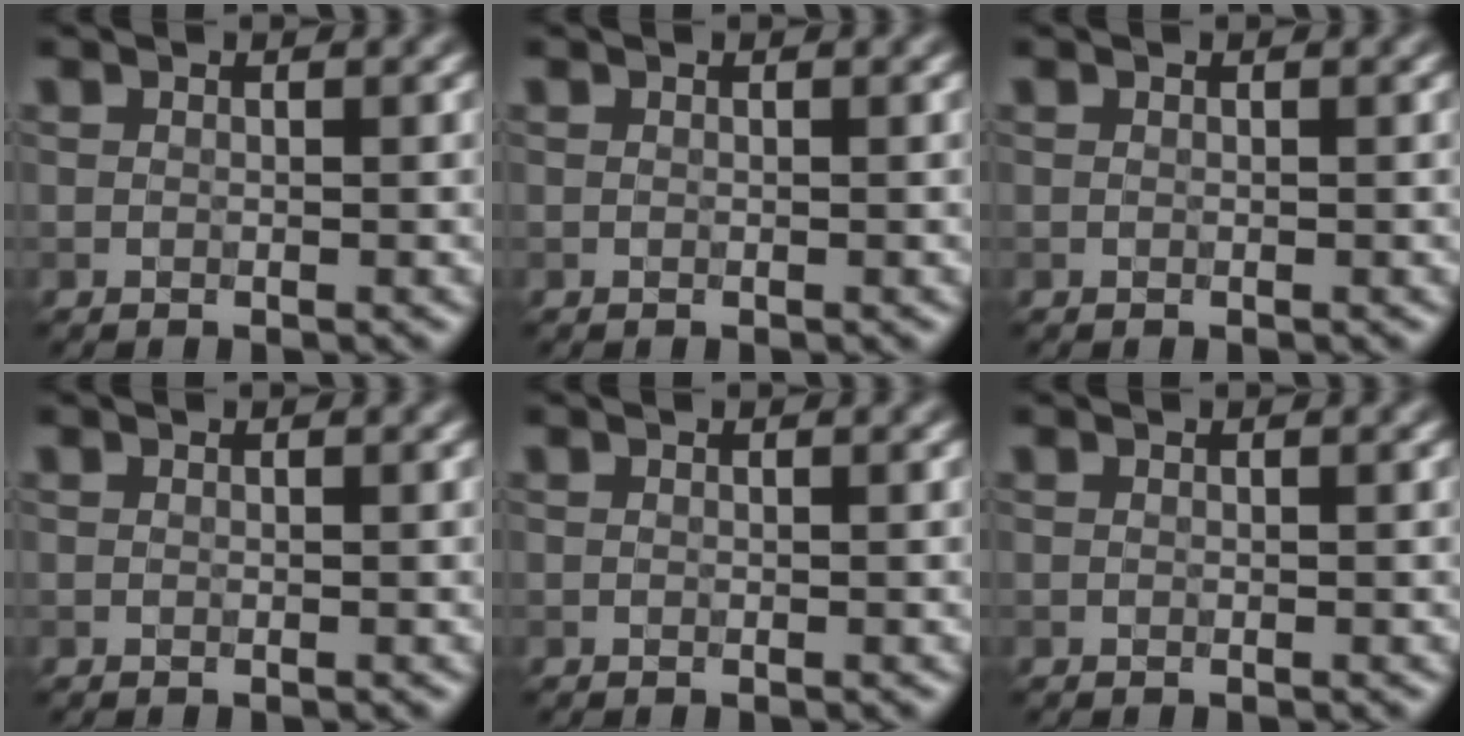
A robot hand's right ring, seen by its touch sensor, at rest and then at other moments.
{"total": 0.0}
{"total": 0.0}
{"total": 0.0}
{"total": 0.0}
{"total": 0.0}